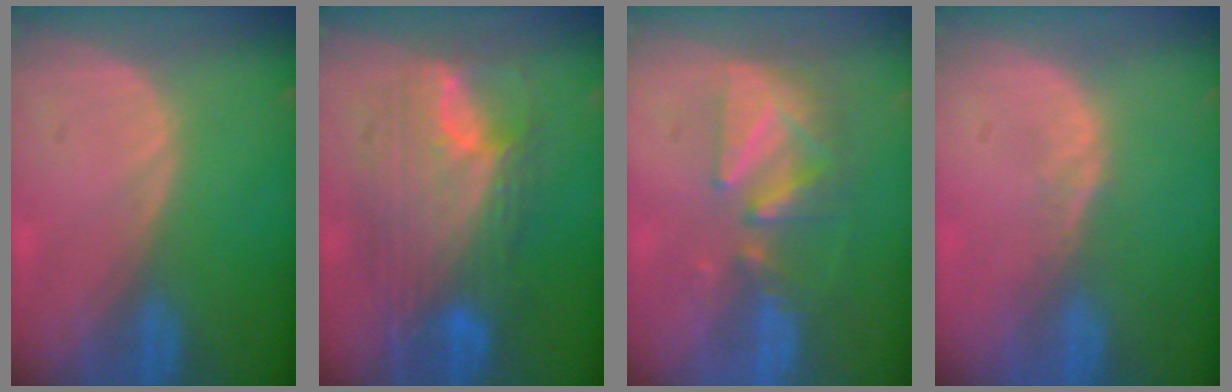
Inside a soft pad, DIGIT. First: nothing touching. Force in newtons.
{"total": 11.4, "press": 11.4, "slide": 1.1}
{"total": 8.6, "press": 7.7, "slide": 3.9}
{"total": 1.5, "press": 1.2, "slide": 0.9}